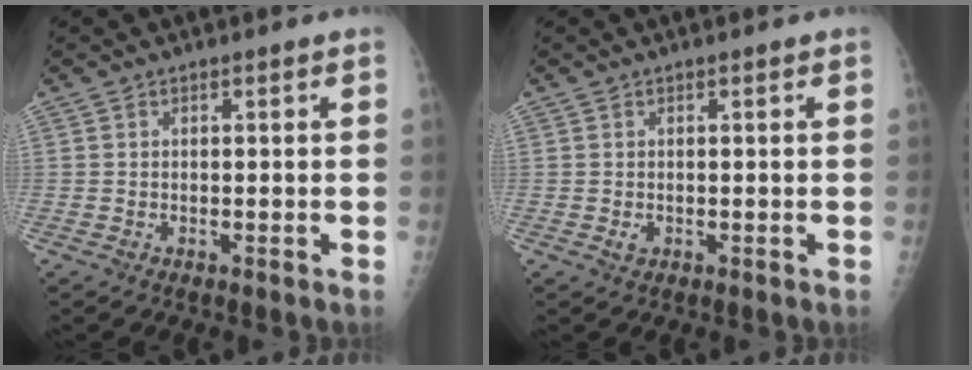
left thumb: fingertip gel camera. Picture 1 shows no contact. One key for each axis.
{"total": 1.1, "fx": -0.1, "fy": 0.9, "fz": 0.5, "tx": -0.005, "ty": 0.000, "tz": 0.002}